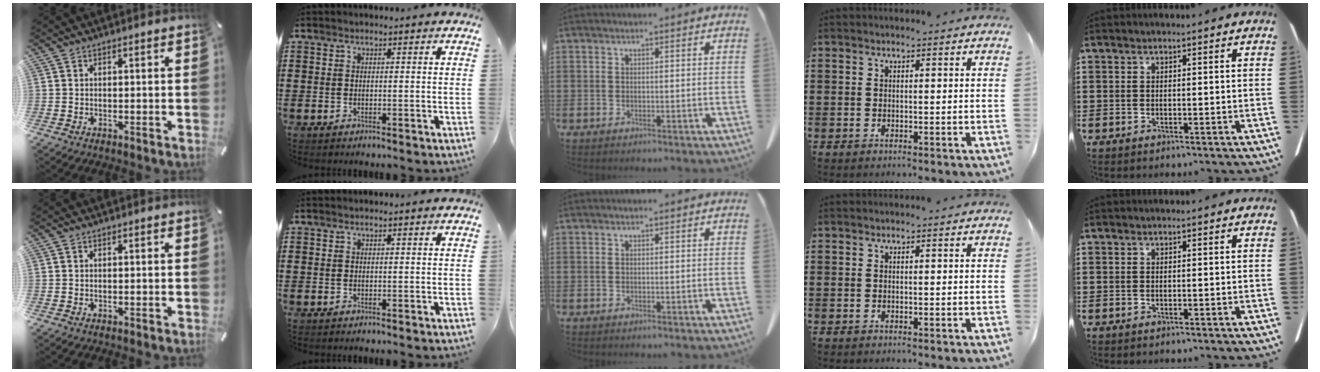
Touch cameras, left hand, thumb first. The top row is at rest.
{}